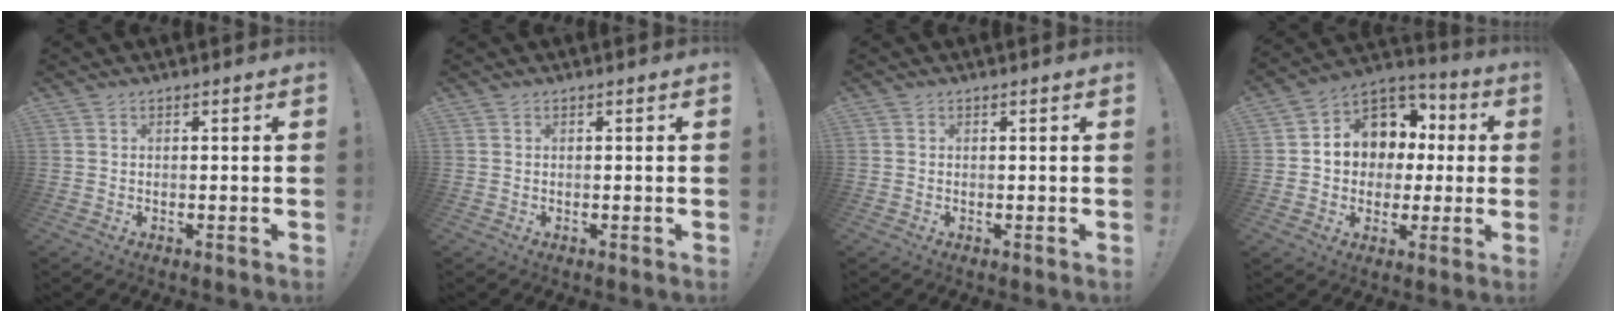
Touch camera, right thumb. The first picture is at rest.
{"total": 0.0}
{"total": 0.0}
{"total": 11.9, "force": [2.3, 10.3, 5.6], "torque": [-0.078, -0.011, 0.054]}